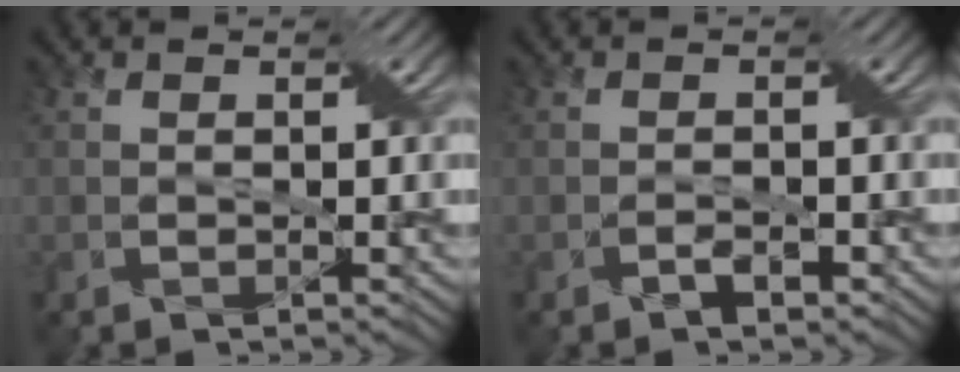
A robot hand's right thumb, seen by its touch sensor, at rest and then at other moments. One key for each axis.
{"total": 1.2, "fx": -0.8, "fy": 0.3, "fz": 0.8, "tx": -0.015, "ty": 0.004, "tz": -0.016}